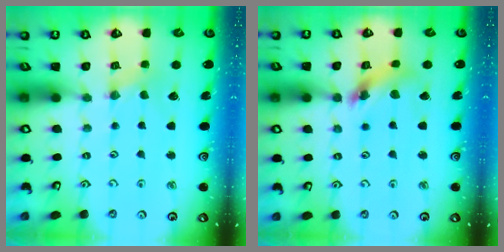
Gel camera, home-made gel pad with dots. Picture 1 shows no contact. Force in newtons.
{"total": 9.3, "press": 9.2, "slide": 1.1}